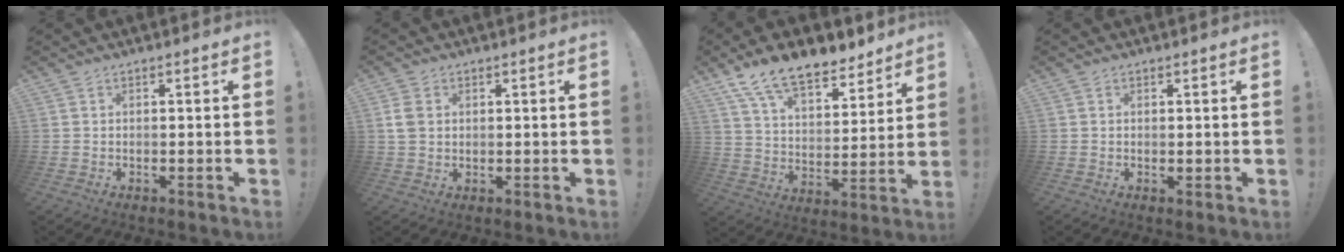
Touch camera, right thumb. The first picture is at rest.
{"total": 5.2, "force": [1.3, 3.8, 3.3], "torque": [-0.066, 0.001, 0.023]}
{"total": 15.3, "force": [11.7, 6.7, 7.2], "torque": [-0.128, -0.081, 0.212]}
{"total": 0.7, "force": [0.3, 0.6, 0.2], "torque": [0.002, -0.001, 0.005]}